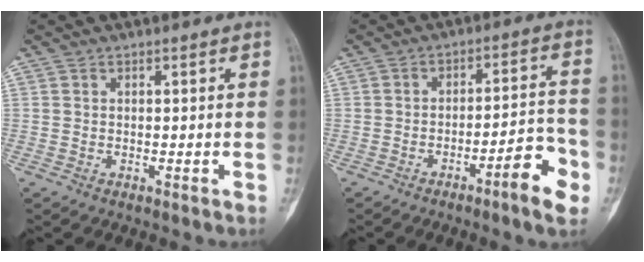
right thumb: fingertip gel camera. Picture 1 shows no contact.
{"total": 9.6, "force": [-4.6, 1.8, 8.2], "torque": [-0.109, 0.033, -0.066]}